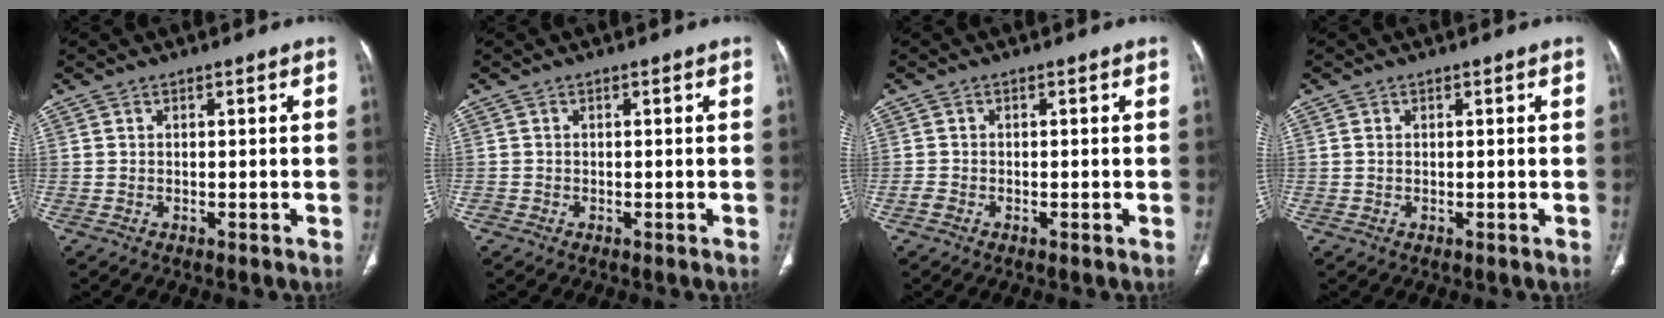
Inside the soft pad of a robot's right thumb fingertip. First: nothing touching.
{"total": 0.6, "force": [-0.3, 0.5, 0.0], "torque": [-0.002, 0.003, -0.009]}
{"total": 1.0, "force": [-0.6, 0.7, 0.4], "torque": [-0.009, 0.001, -0.016]}
{"total": 0.6, "force": [0.1, 0.4, 0.4], "torque": [-0.012, 0.002, 0.002]}